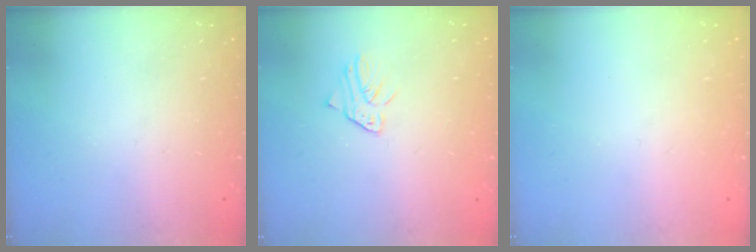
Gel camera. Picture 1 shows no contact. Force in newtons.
{"total": 2.1, "press": 2.1, "slide": 0.2}
{"total": 0.0}